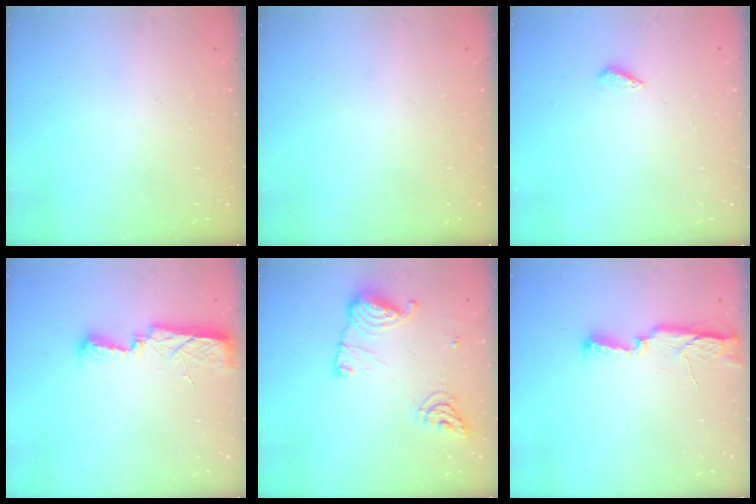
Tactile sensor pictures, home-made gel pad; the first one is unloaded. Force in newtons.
{"total": 0.0}
{"total": 2.1, "press": 1.9, "slide": 0.8}
{"total": 7.5, "press": 7.5, "slide": 0.8}
{"total": 13.2, "press": 13.2, "slide": 1.2}
{"total": 9.5, "press": 8.0, "slide": 5.2}